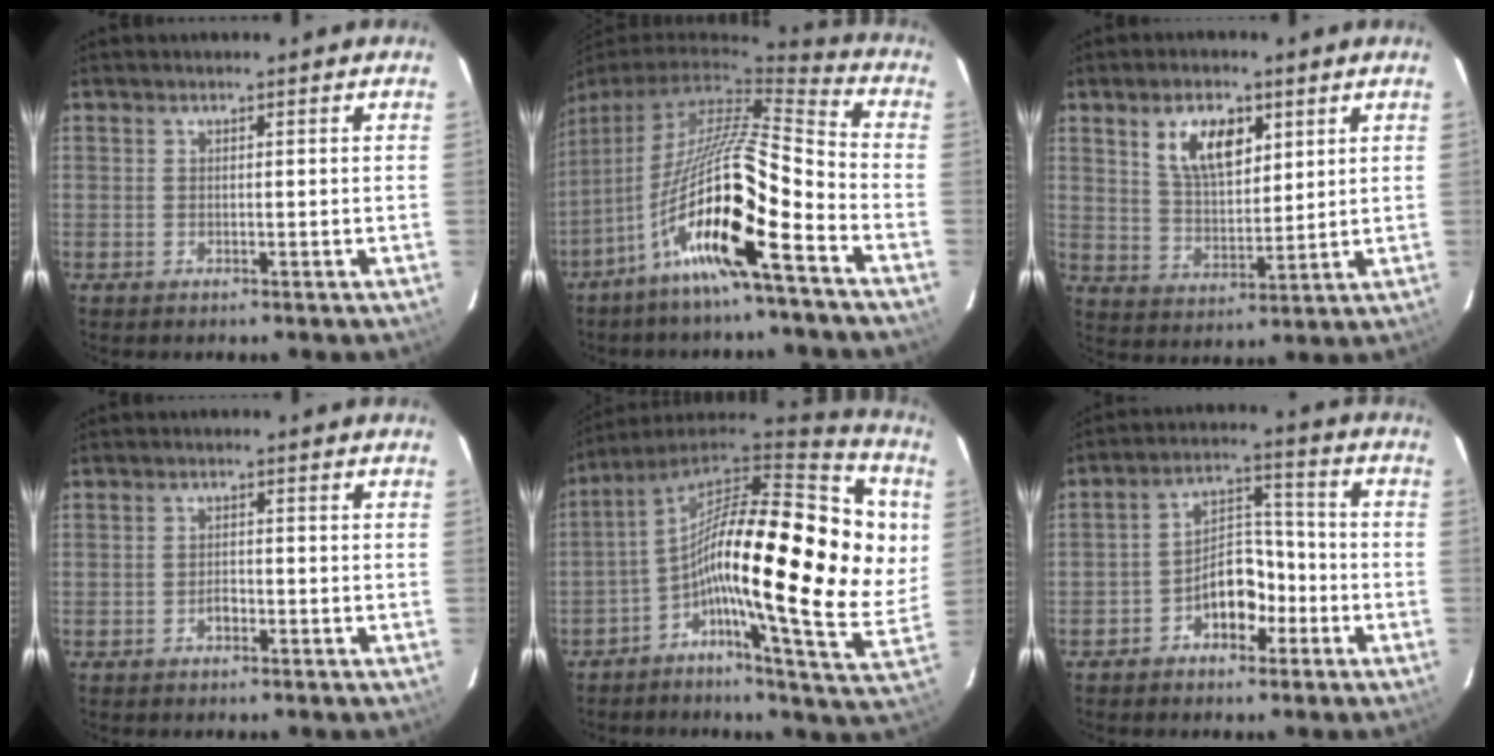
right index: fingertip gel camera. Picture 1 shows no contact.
{"total": 16.3, "force": [-8.6, 0.5, 13.8], "torque": [-0.233, -0.029, -0.163]}
{"total": 9.6, "force": [4.5, 4.9, 6.9], "torque": [-0.124, 0.010, 0.088]}
{"total": 1.8, "force": [-1.0, 0.9, 1.1], "torque": [-0.022, 0.004, -0.019]}
{"total": 29.6, "force": [3.2, 9.5, 27.9], "torque": [-0.453, 0.024, 0.023]}
{"total": 8.2, "force": [-4.0, 5.1, 5.0], "torque": [-0.089, 0.027, -0.059]}